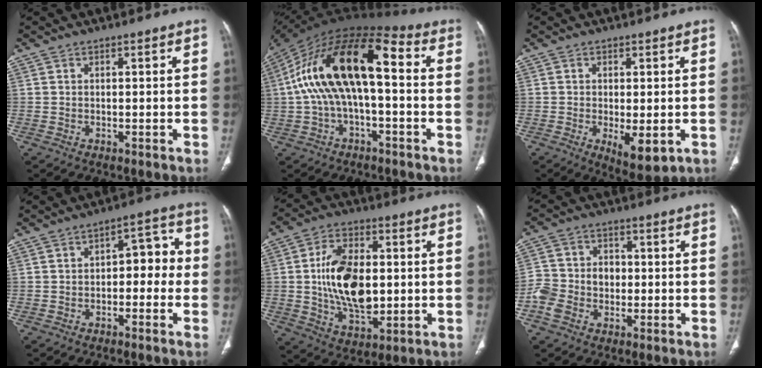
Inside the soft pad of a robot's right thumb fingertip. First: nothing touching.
{"total": 19.5, "force": [0.7, 8.7, 17.4], "torque": [-0.318, 0.056, 0.001]}
{"total": 7.0, "force": [-1.9, 2.7, 6.1], "torque": [-0.092, -0.018, -0.020]}
{"total": 7.3, "force": [-1.0, 4.3, 5.8], "torque": [-0.042, 0.038, -0.024]}
{"total": 15.4, "force": [0.4, 9.0, 12.5], "torque": [-0.204, -0.002, 0.013]}
{"total": 7.8, "force": [-1.6, 6.2, 4.3], "torque": [-0.073, 0.025, -0.036]}